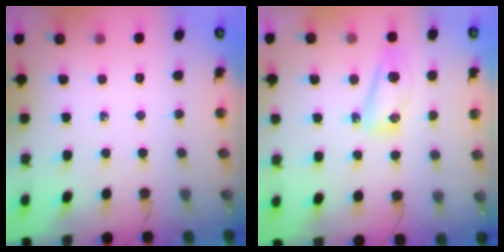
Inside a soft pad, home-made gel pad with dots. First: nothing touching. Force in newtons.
{"total": 7.9, "press": 7.9, "slide": 1.1}